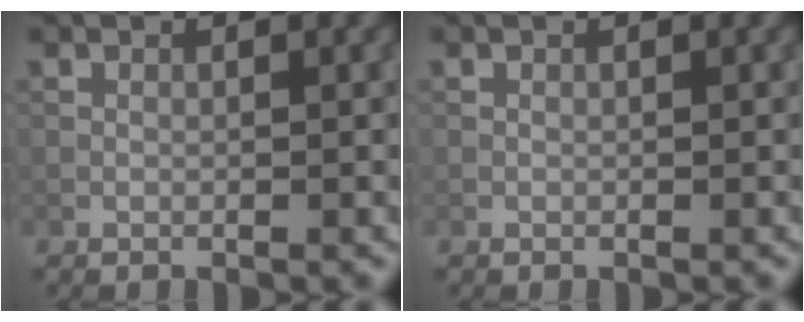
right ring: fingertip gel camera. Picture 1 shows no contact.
{"total": 0.0}